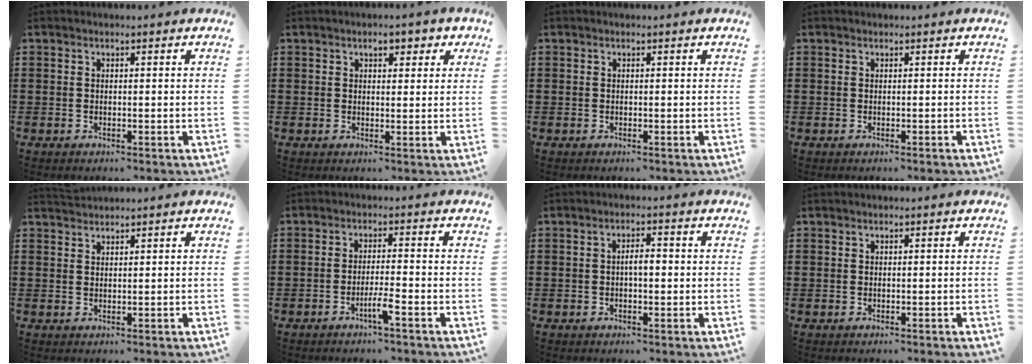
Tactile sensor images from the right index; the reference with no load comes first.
{"total": 2.9, "force": [1.8, 1.4, 1.8], "torque": [-0.032, 0.006, 0.029]}
{"total": 0.0}
{"total": 0.0}
{"total": 1.3, "force": [1.3, -0.1, -0.3], "torque": [0.002, 0.000, 0.027]}
{"total": 3.2, "force": [-2.0, -0.1, 2.5], "torque": [-0.050, -0.004, -0.039]}
{"total": 2.6, "force": [-0.2, 0.8, 2.4], "torque": [-0.045, 0.003, -0.005]}
{"total": 0.0}